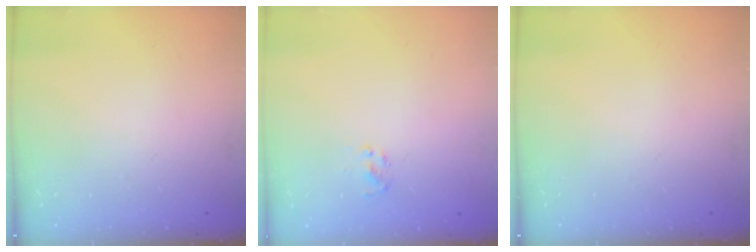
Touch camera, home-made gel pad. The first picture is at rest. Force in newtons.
{"total": 2.1, "press": 1.9, "slide": 0.9}
{"total": 0.0}